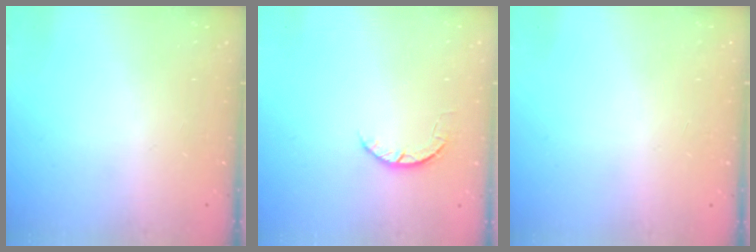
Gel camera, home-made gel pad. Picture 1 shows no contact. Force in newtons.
{"total": 3.9, "press": 3.9, "slide": 0.6}
{"total": 2.6, "press": 2.6, "slide": 0.2}